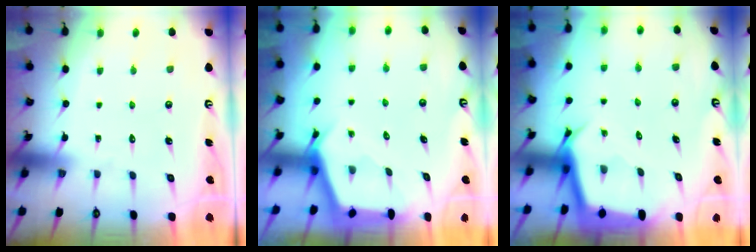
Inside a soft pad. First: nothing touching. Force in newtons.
{"total": 2.9, "press": 2.9, "slide": 0.3}
{"total": 3.5, "press": 3.5, "slide": 0.2}